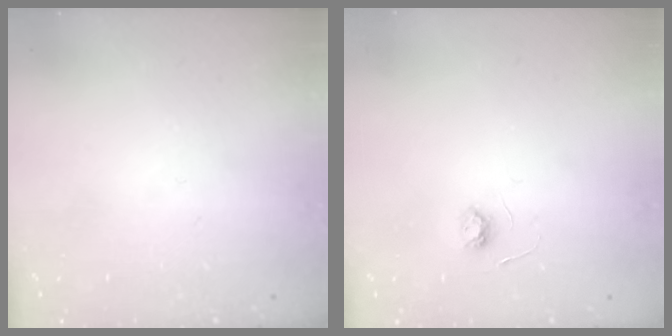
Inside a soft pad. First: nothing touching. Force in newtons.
{"total": 3.6, "press": 3.6, "slide": 0.5}